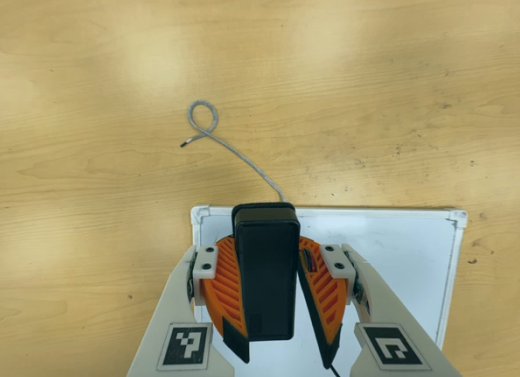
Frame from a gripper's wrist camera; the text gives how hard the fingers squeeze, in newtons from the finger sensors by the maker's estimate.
{"total": 11.1, "left": 10.4, "right": 11.7}